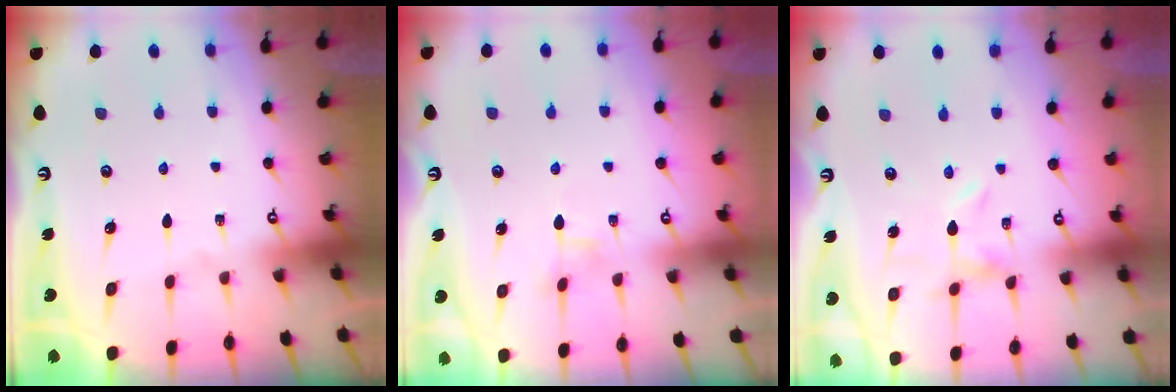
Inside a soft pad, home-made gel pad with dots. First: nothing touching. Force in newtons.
{"total": 1.9, "press": 1.9, "slide": 0.2}
{"total": 0.5, "press": 0.5, "slide": 0.0}